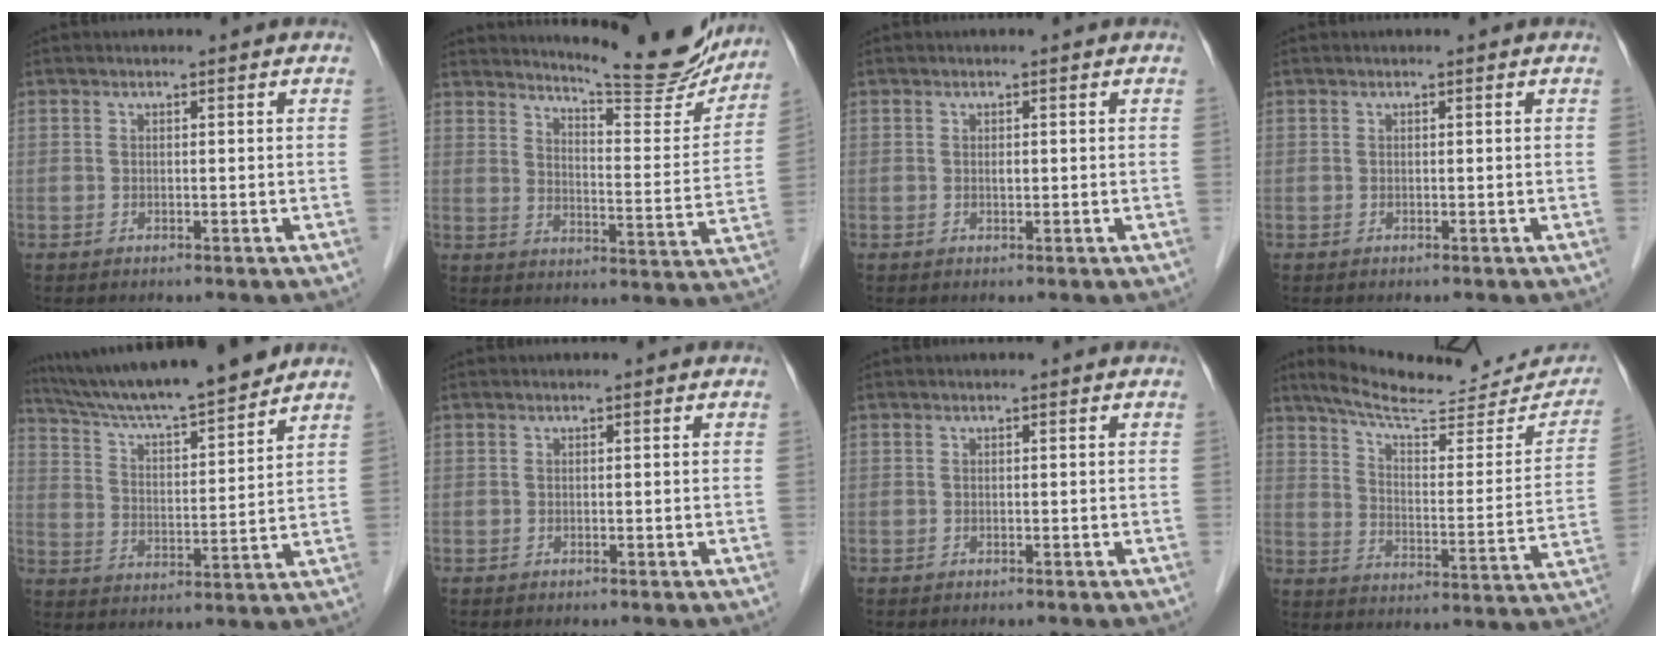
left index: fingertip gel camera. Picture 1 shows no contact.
{"total": 17.4, "force": [16.3, 1.5, 5.9], "torque": [-0.087, -0.061, 0.206]}
{"total": 0.5, "force": [0.2, 0.2, 0.5], "torque": [-0.008, 0.000, 0.003]}
{"total": 0.0}
{"total": 16.7, "force": [15.0, 0.6, 7.5], "torque": [-0.129, 0.011, 0.245]}
{"total": 0.0}
{"total": 0.0}
{"total": 20.5, "force": [18.5, 4.1, 7.8], "torque": [-0.107, -0.022, 0.249]}